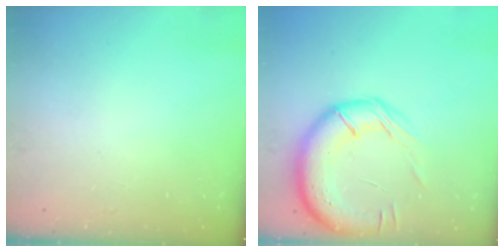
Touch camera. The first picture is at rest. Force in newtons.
{"total": 18.4, "press": 18.0, "slide": 3.7}